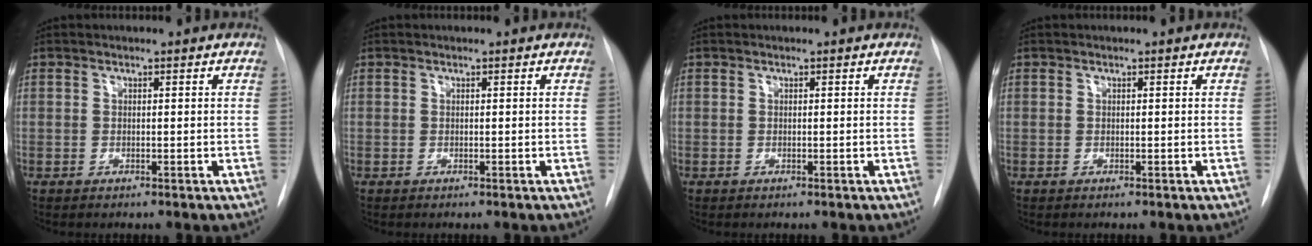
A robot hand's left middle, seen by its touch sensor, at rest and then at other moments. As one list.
[{"total": 0.0}, {"total": 0.0}, {"total": 0.0}]